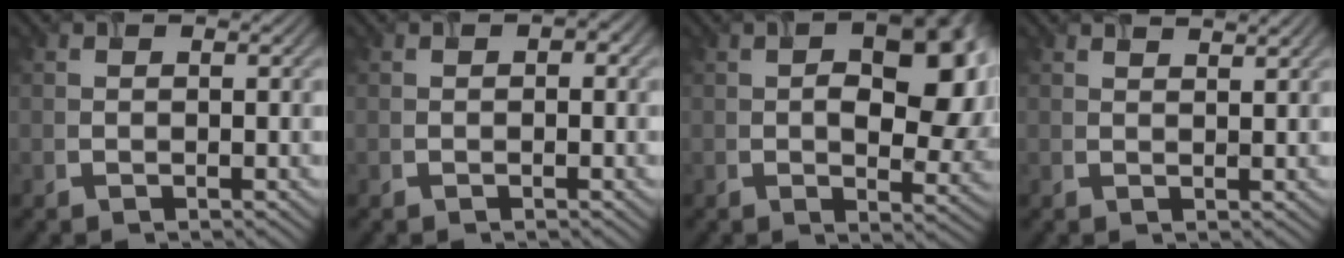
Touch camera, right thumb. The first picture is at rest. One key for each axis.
{"total": 1.4, "fx": 0.2, "fy": 1.0, "fz": 1.0, "tx": -0.011, "ty": 0.002, "tz": 0.000}
{"total": 12.1, "fx": 1.4, "fy": 6.8, "fz": 9.9, "tx": -0.114, "ty": 0.009, "tz": 0.014}
{"total": 1.6, "fx": 1.5, "fy": 0.0, "fz": 0.6, "tx": -0.008, "ty": 0.001, "tz": 0.025}